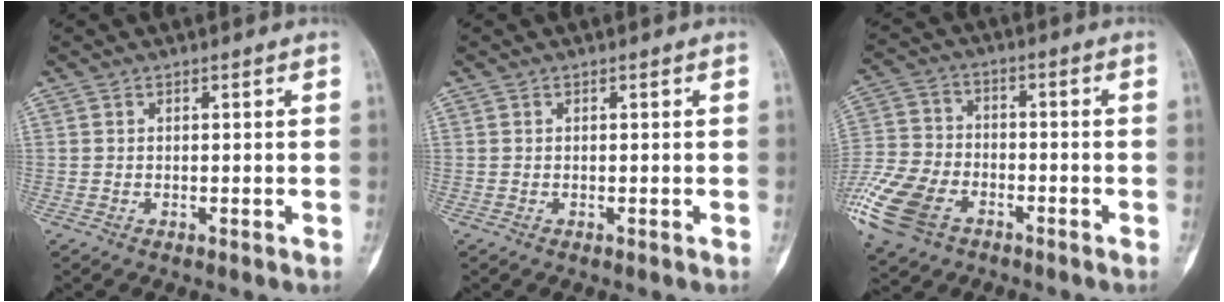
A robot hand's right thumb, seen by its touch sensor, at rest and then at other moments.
{"total": 0.0}
{"total": 16.4, "force": [-8.0, 10.4, 9.8], "torque": [-0.230, 0.010, -0.153]}